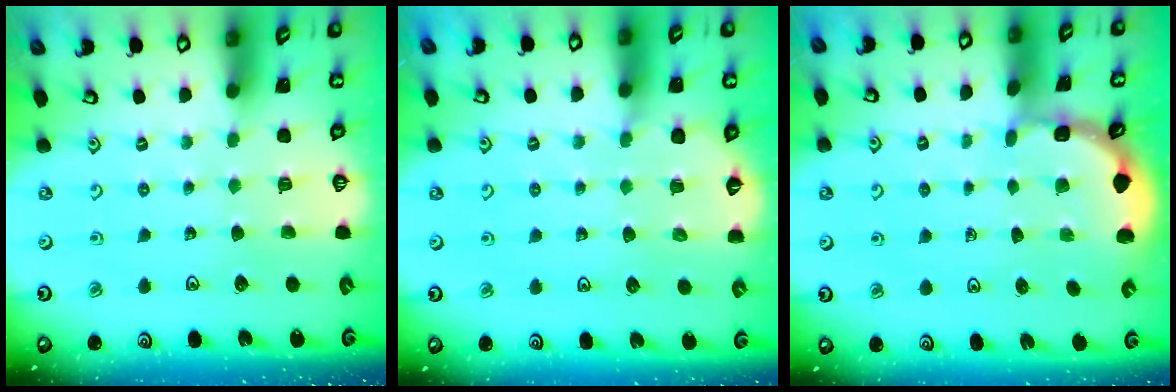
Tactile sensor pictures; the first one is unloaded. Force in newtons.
{"total": 5.2, "press": 4.8, "slide": 1.8}
{"total": 1.5, "press": 1.5, "slide": 0.2}